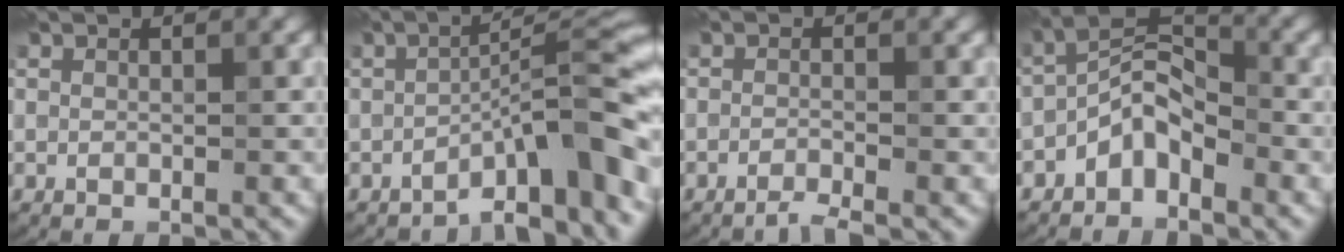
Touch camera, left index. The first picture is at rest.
{"total": 8.2, "force": [-5.3, 1.3, 6.1], "torque": [-0.078, 0.025, -0.087]}
{"total": 1.5, "force": [-1.2, -0.1, 0.9], "torque": [-0.020, 0.003, -0.026]}
{"total": 4.0, "force": [-2.5, 1.8, 2.6], "torque": [-0.046, 0.023, -0.055]}